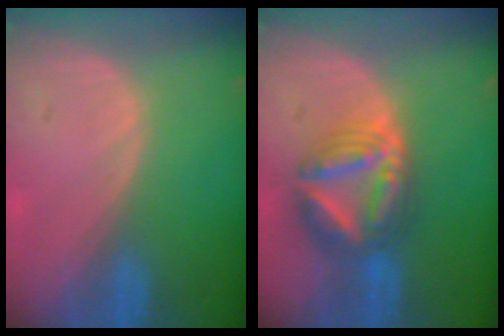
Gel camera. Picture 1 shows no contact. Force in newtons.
{"total": 8.5, "press": 8.4, "slide": 0.8}